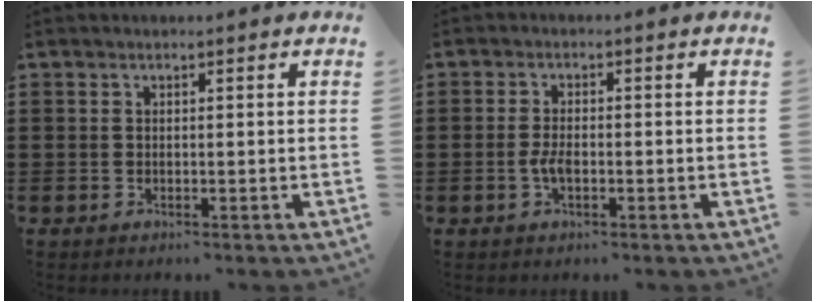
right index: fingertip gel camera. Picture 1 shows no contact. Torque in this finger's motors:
{"motor_torque": [1.09, 1.05, 0.07, 0.02]}